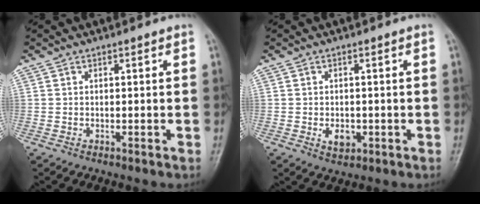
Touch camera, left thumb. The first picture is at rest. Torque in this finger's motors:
{"motor_torque": [0.43, 0.69, 0.34, -0.08, 0.00]}